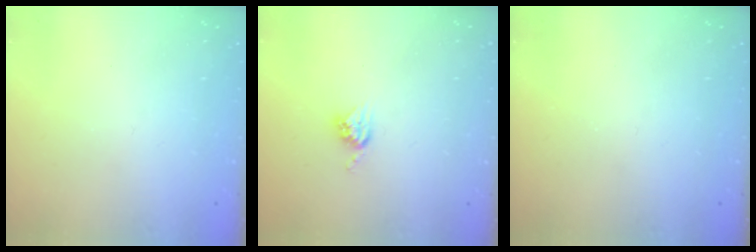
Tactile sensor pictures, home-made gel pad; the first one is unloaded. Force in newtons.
{"total": 5.2, "press": 5.2, "slide": 0.1}
{"total": 0.0}